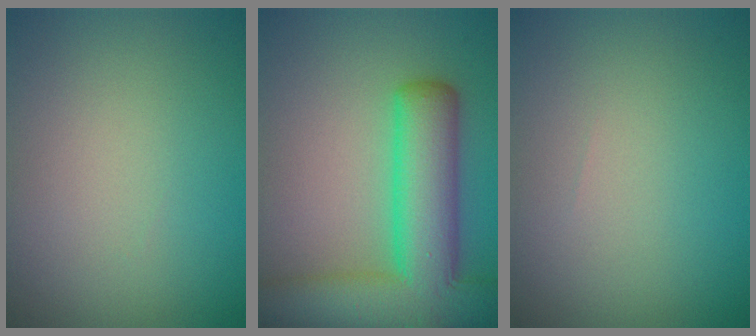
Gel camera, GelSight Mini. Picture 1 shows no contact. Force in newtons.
{"total": 10.2, "press": 10.2, "slide": 0.6}
{"total": 0.0}